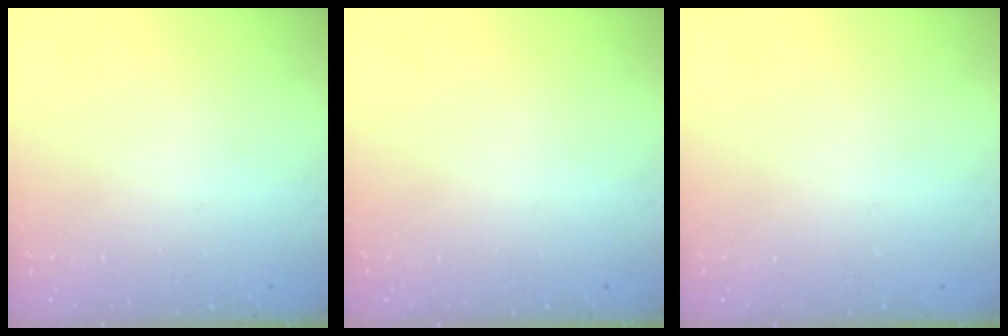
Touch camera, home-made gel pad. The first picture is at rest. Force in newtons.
{"total": 0.0}
{"total": 0.0}